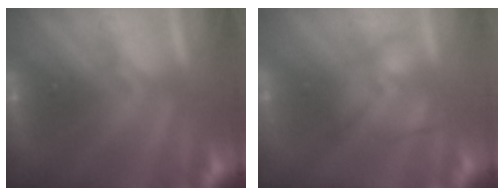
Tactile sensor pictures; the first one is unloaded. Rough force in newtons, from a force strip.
{"total": 2.3}